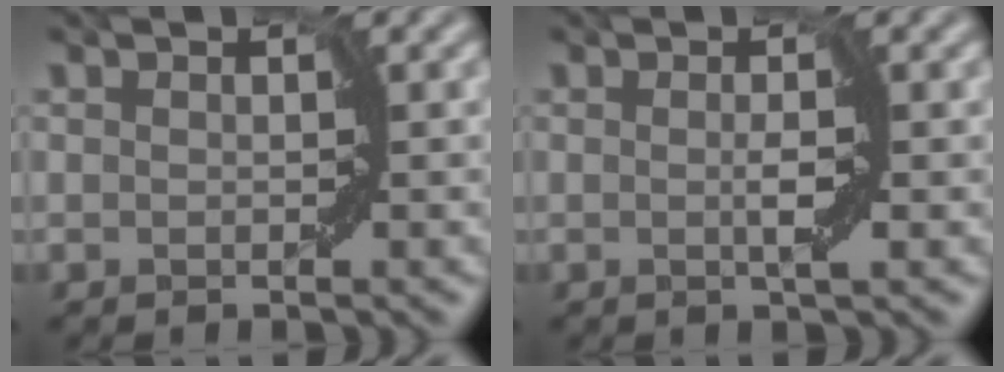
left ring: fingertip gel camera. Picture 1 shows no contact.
{"total": 1.2, "force": [-0.2, -0.1, 1.2], "torque": [-0.030, -0.001, -0.002]}